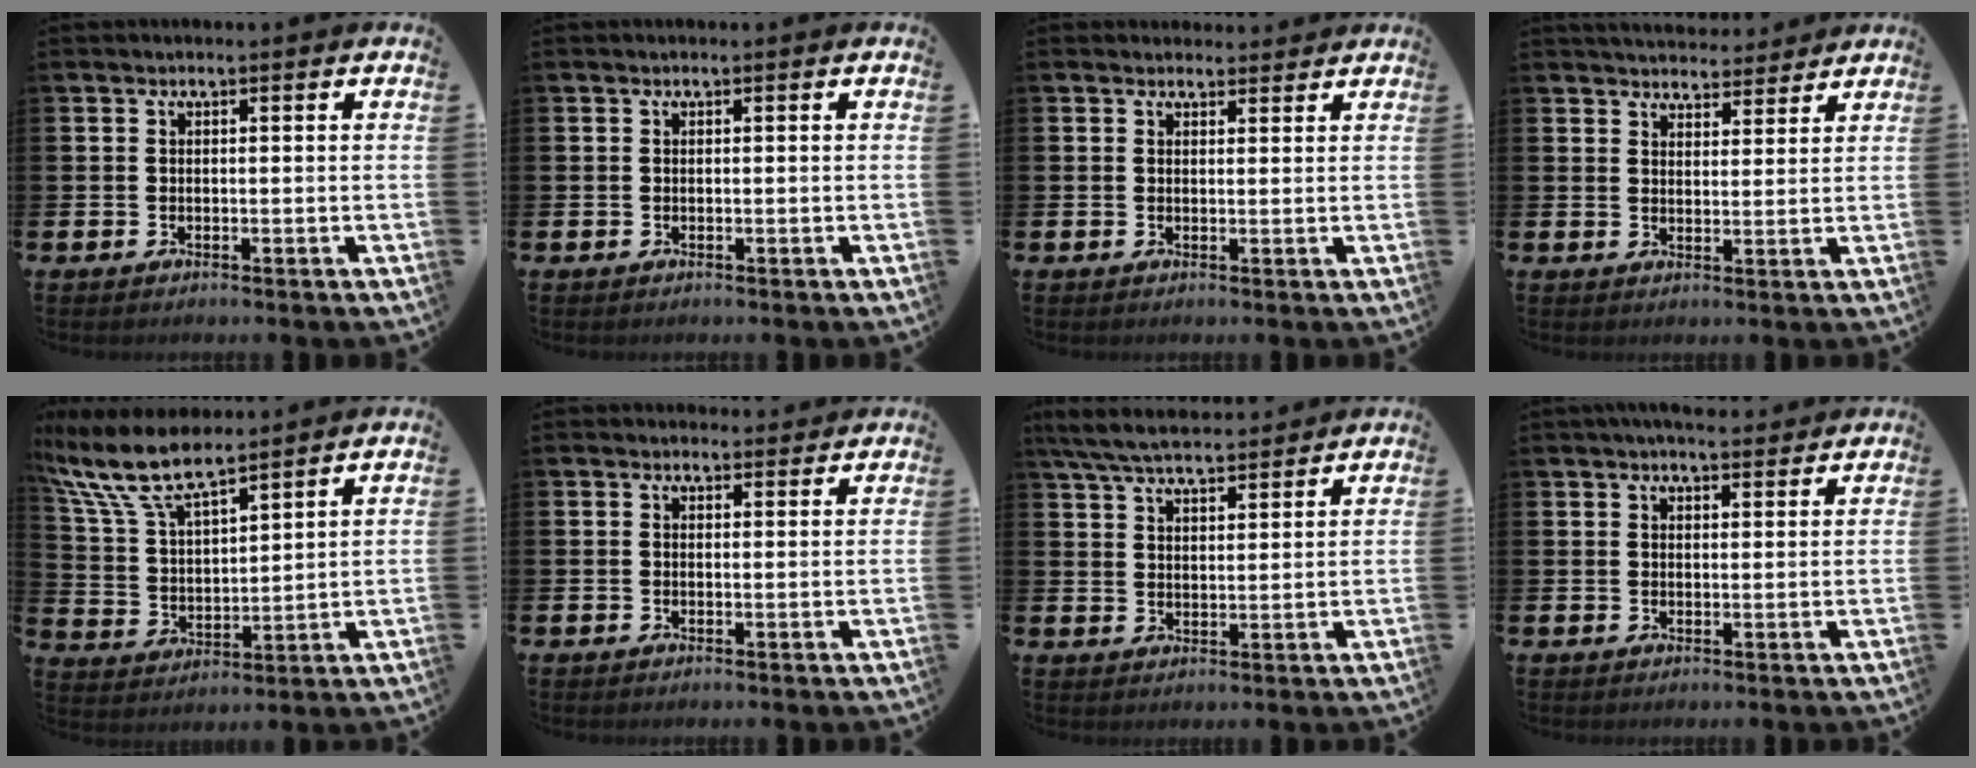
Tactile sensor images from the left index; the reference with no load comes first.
{"total": 0.0}
{"total": 1.7, "force": [1.6, 0.6, -0.1], "torque": [0.010, -0.006, 0.027]}
{"total": 4.3, "force": [4.2, 0.9, -0.3], "torque": [0.008, -0.028, 0.074]}
{"total": 9.5, "force": [8.3, 2.3, 4.1], "torque": [-0.113, -0.032, 0.150]}
{"total": 1.4, "force": [1.3, 0.4, 0.1], "torque": [0.011, -0.004, 0.020]}
{"total": 6.4, "force": [6.0, 0.9, 1.8], "torque": [-0.057, -0.025, 0.111]}
{"total": 3.7, "force": [3.5, 0.8, 0.7], "torque": [-0.005, -0.017, 0.062]}